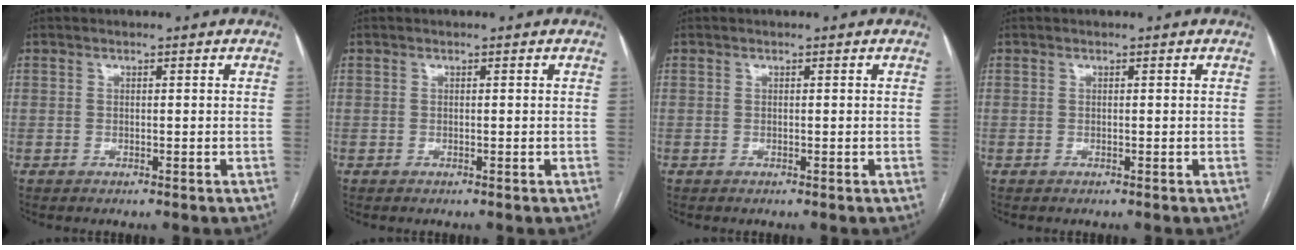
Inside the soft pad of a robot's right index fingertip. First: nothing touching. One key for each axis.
{"total": 0.0}
{"total": 0.0}
{"total": 0.0}